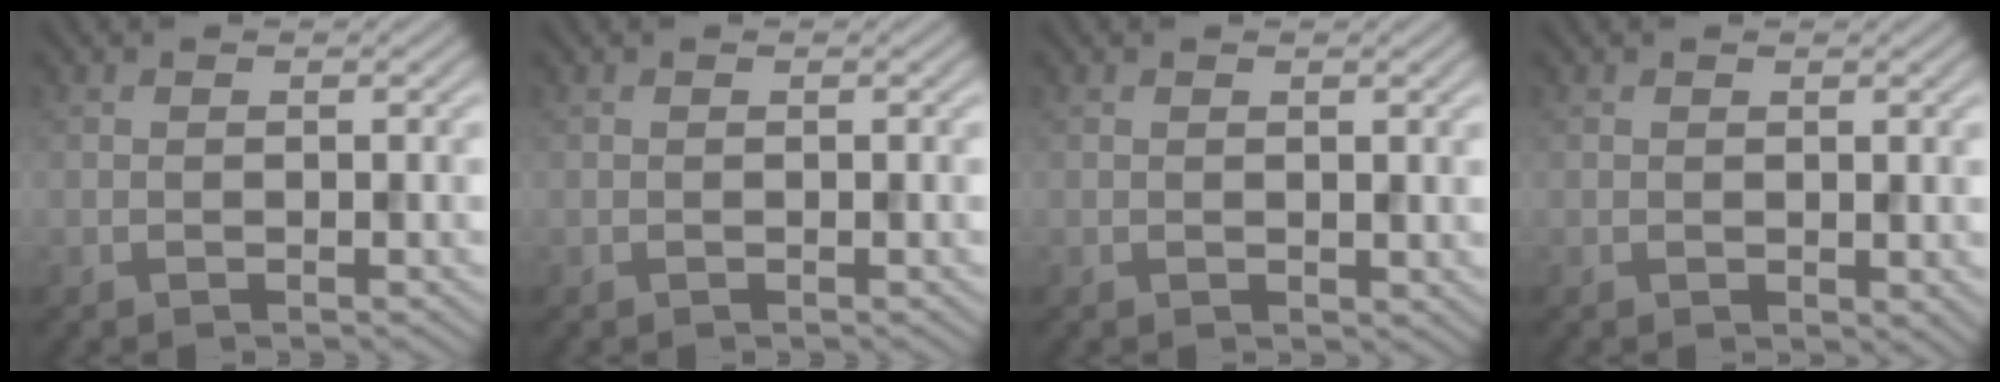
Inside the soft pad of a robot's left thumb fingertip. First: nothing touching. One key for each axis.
{"total": 0.0}
{"total": 0.6, "fx": 0.4, "fy": 0.4, "fz": 0.2, "tx": -0.002, "ty": -0.004, "tz": 0.008}
{"total": 1.0, "fx": 0.2, "fy": 0.7, "fz": 0.7, "tx": -0.009, "ty": -0.004, "tz": 0.007}